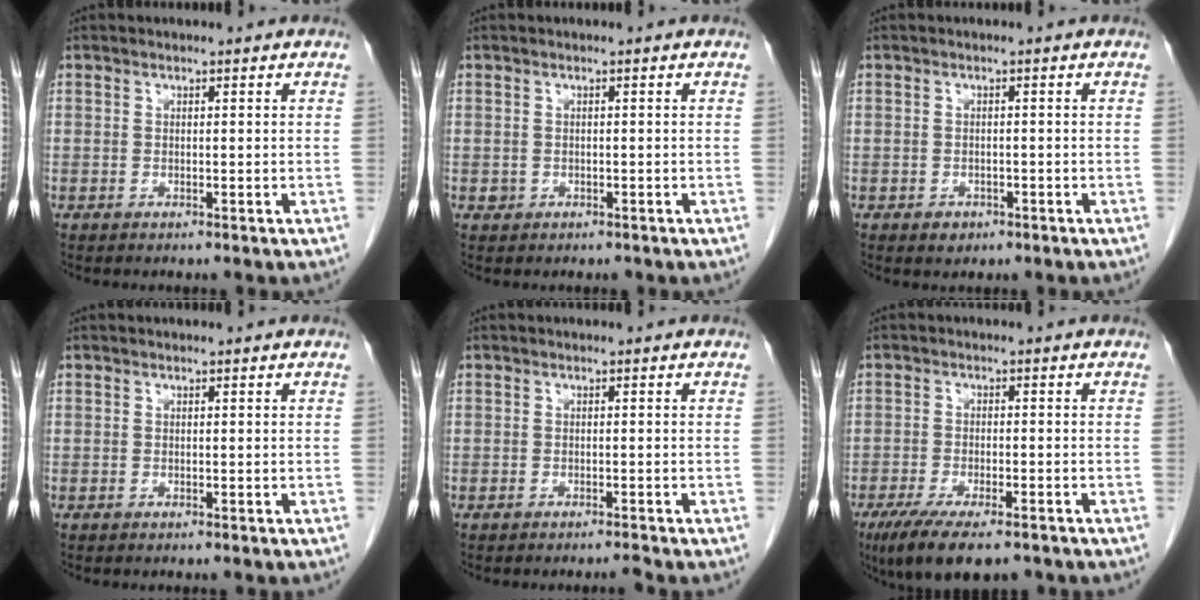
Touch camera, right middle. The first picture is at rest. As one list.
[{"total": 0.9, "force": [-0.3, 0.9, 0.2], "torque": [-0.006, 0.002, -0.001]}, {"total": 1.6, "force": [-0.9, 1.2, 0.6], "torque": [-0.006, 0.003, -0.006]}, {"total": 0.0}, {"total": 0.8, "force": [-0.7, -0.2, 0.2], "torque": [-0.004, -0.003, -0.010]}, {"total": 10.2, "force": [-7.2, 2.9, 6.6], "torque": [-0.100, -0.017, -0.112]}]